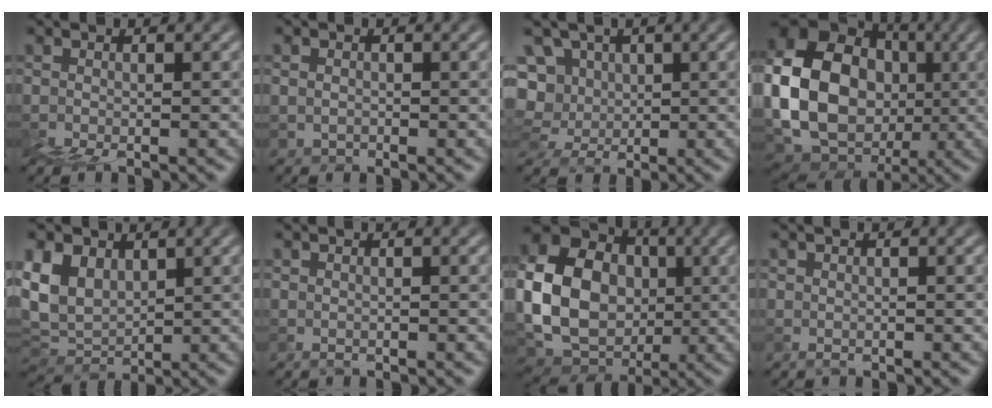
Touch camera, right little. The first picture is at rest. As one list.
[{"total": 1.7, "force": [1.2, -0.4, -1.1], "torque": [0.039, 0.004, 0.019]}, {"total": 8.2, "force": [3.5, 6.7, 3.1], "torque": [-0.065, 0.047, 0.044]}, {"total": 12.0, "force": [0.7, 9.8, 7.0], "torque": [-0.141, 0.003, 0.014]}, {"total": 5.1, "force": [3.3, 3.2, 2.1], "torque": [-0.062, 0.010, 0.068]}, {"total": 1.1, "force": [0.7, -0.4, -0.7], "torque": [0.021, 0.002, 0.018]}, {"total": 10.2, "force": [1.2, 8.4, 5.7], "torque": [-0.087, 0.003, 0.027]}, {"total": 1.0, "force": [0.7, -0.1, -0.7], "torque": [0.022, 0.001, 0.018]}]